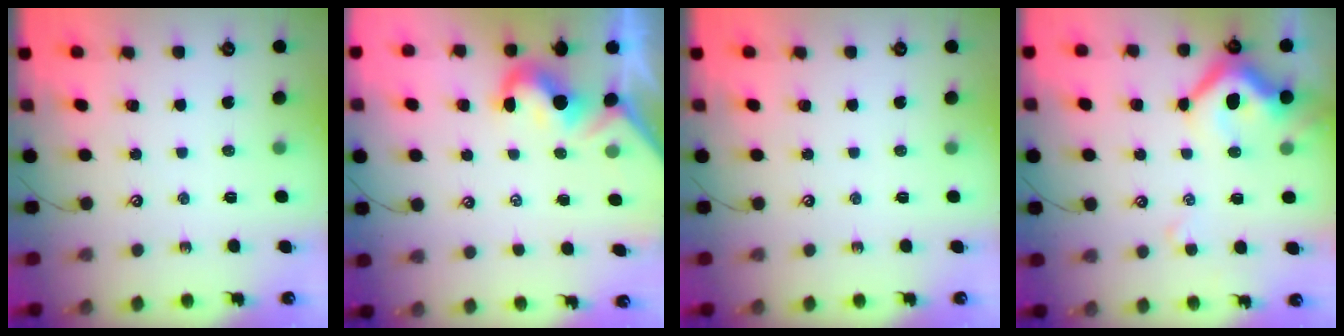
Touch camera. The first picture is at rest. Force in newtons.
{"total": 1.8, "press": 1.6, "slide": 0.8}
{"total": 0.0}
{"total": 9.2, "press": 9.0, "slide": 1.4}